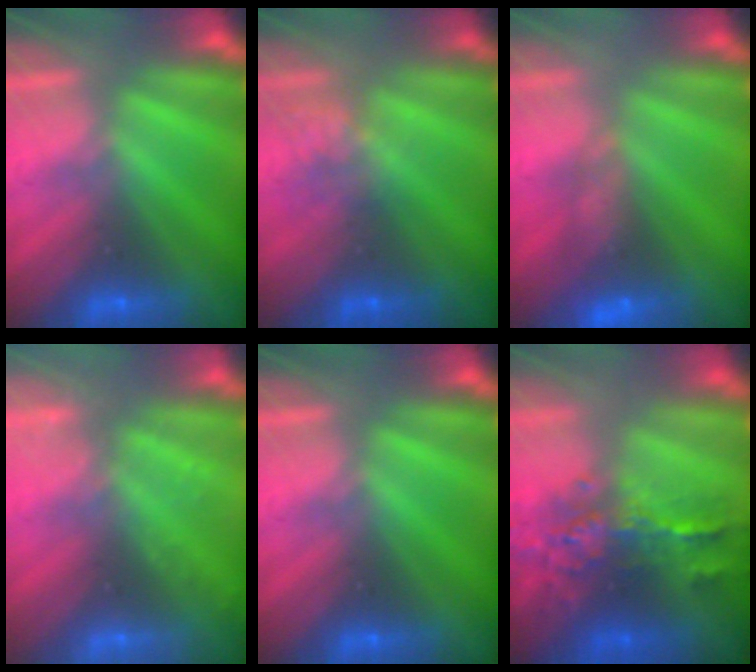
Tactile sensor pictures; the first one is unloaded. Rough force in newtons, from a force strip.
{"total": 2.0}
{"total": 6.5}
{"total": 2.2}
{"total": 0.0}
{"total": 9.1}